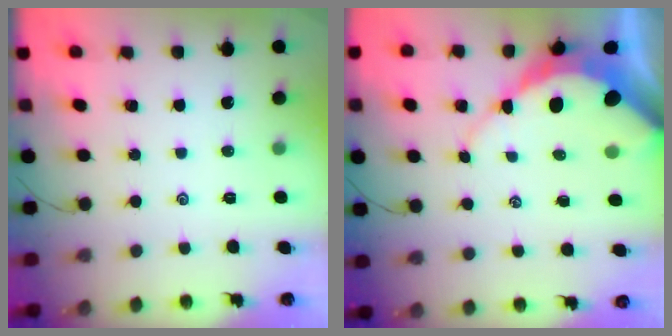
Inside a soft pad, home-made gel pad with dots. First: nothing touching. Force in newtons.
{"total": 10.1, "press": 10.1, "slide": 0.8}